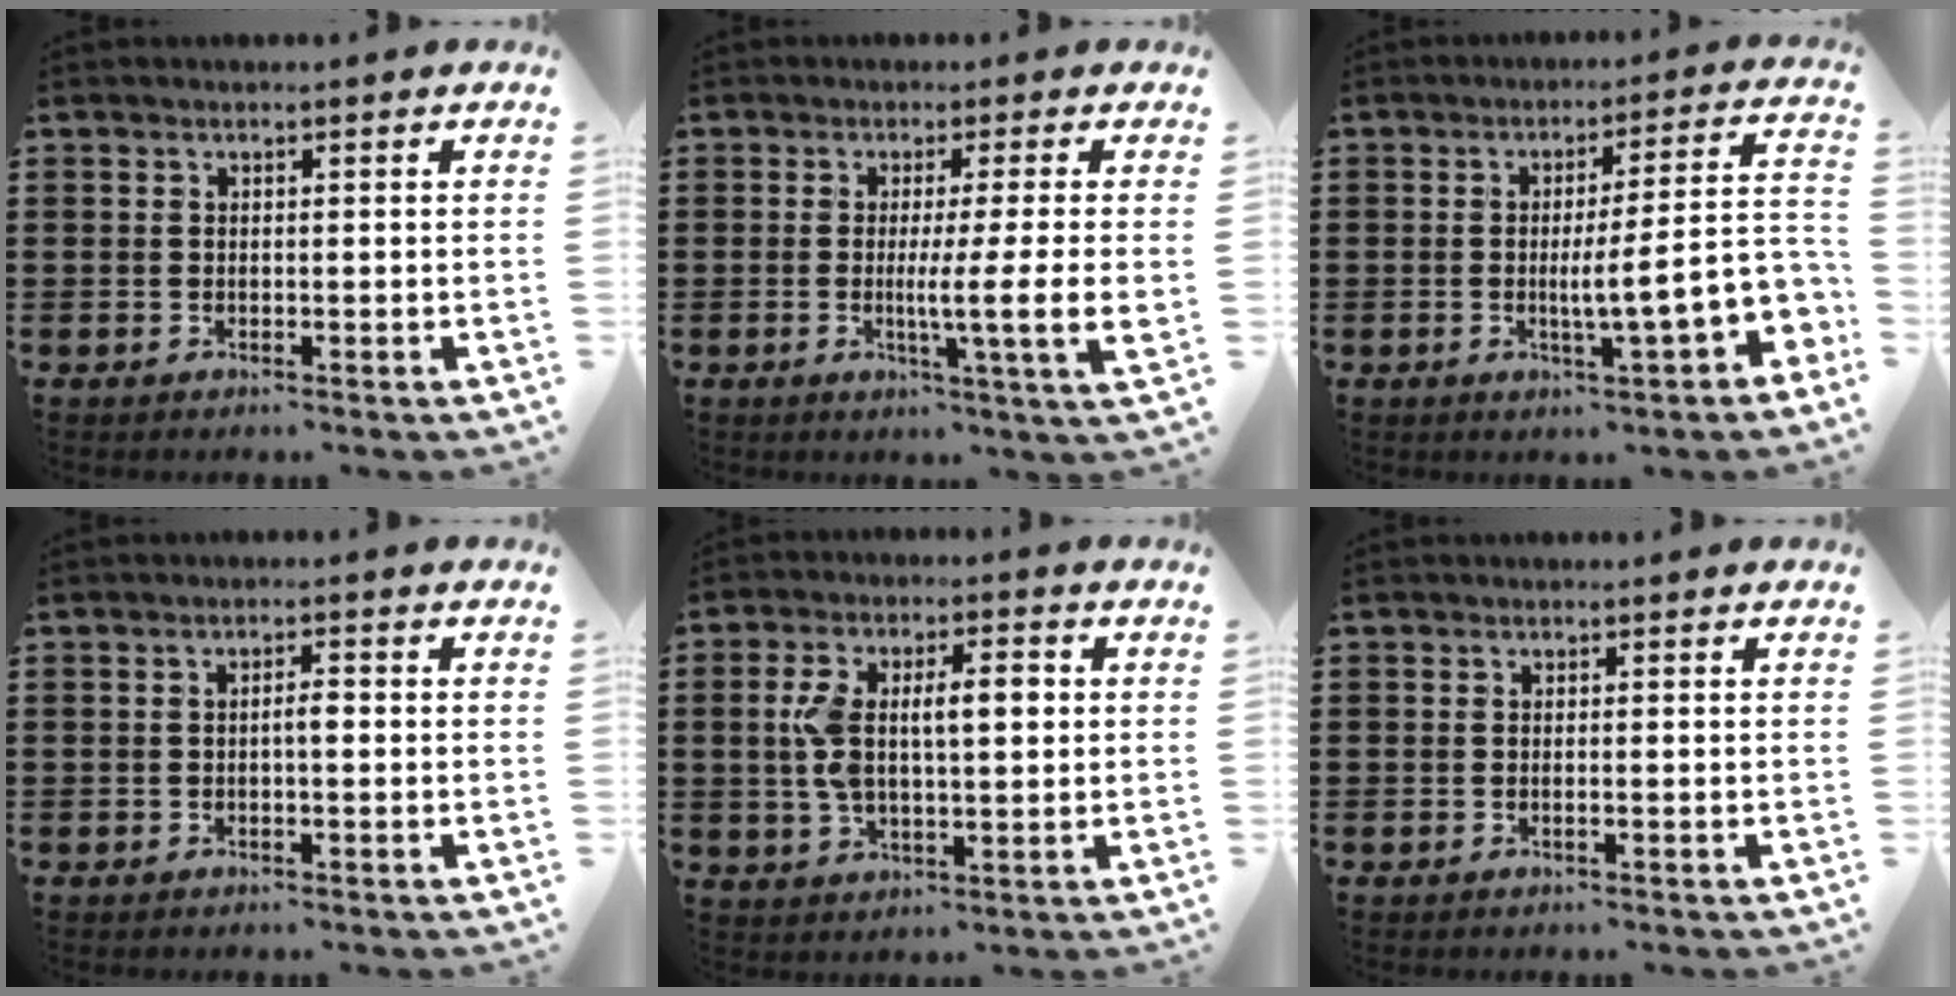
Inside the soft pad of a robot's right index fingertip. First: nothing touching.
{"total": 7.4, "force": [-0.5, -0.6, 7.4], "torque": [-0.127, -0.024, -0.013]}
{"total": 9.5, "force": [-2.2, 1.4, 9.2], "torque": [-0.138, -0.009, -0.039]}
{"total": 1.8, "force": [-0.3, 0.4, 1.7], "torque": [-0.033, 0.003, -0.007]}
{"total": 8.7, "force": [0.9, 3.9, 7.8], "torque": [-0.172, 0.007, 0.008]}
{"total": 0.5, "force": [-0.2, -0.1, 0.4], "torque": [-0.007, -0.004, -0.004]}